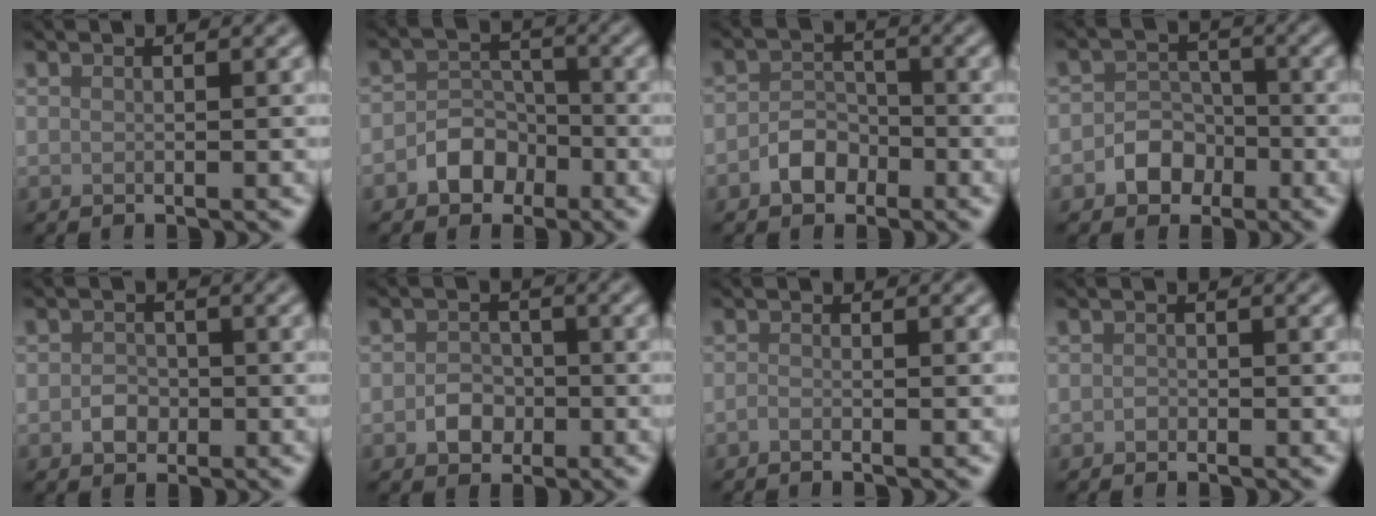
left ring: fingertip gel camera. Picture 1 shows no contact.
{"total": 3.3, "force": [-1.7, 2.5, 1.2], "torque": [-0.009, 0.007, -0.031]}
{"total": 2.7, "force": [-1.5, 2.0, 1.1], "torque": [-0.014, 0.007, -0.030]}
{"total": 3.1, "force": [-1.4, 2.5, 1.2], "torque": [-0.008, 0.006, -0.023]}
{"total": 1.7, "force": [-0.5, 1.4, 0.8], "torque": [-0.009, 0.000, -0.014]}
{"total": 2.3, "force": [-0.8, 1.9, 1.0], "torque": [-0.011, 0.000, -0.019]}
{"total": 0.5, "force": [-0.4, 0.1, 0.3], "torque": [-0.006, -0.001, -0.010]}
{"total": 0.6, "force": [-0.2, 0.5, 0.2], "torque": [-0.001, -0.003, -0.006]}